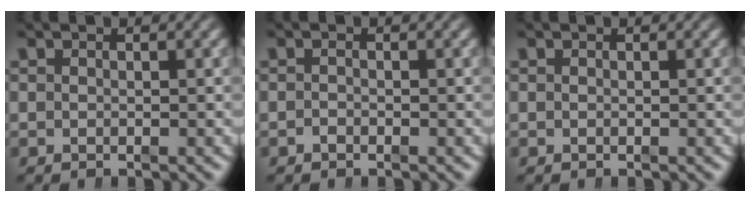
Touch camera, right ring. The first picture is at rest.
{"total": 0.7, "force": [-0.6, -0.2, 0.3], "torque": [-0.003, -0.004, -0.009]}
{"total": 0.0}